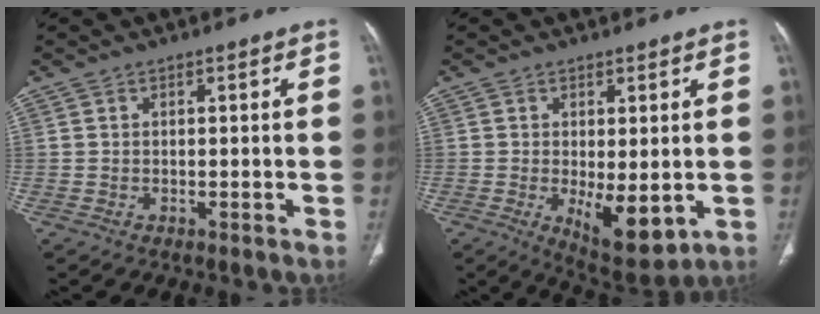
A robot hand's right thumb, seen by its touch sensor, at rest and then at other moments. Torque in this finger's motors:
{"motor_torque": [-0.49, 0.74, 0.01, -0.02, 0.26]}